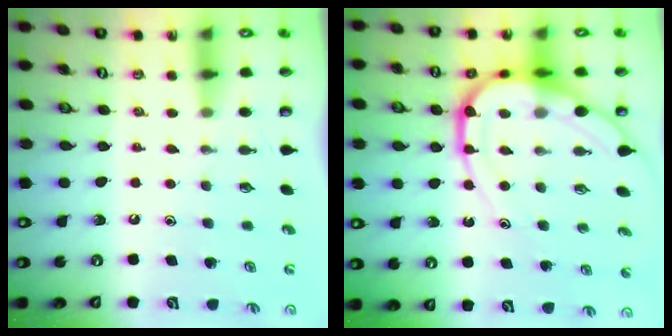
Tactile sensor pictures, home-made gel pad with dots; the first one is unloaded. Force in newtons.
{"total": 14.5, "press": 14.4, "slide": 1.6}